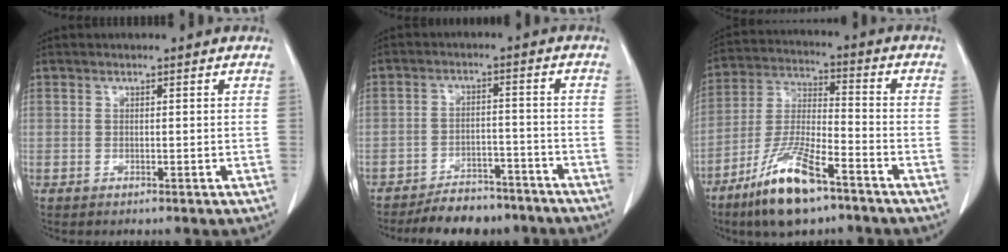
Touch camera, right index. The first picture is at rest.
{"total": 9.2, "force": [-8.1, 3.7, 2.4], "torque": [-0.020, 0.009, -0.119]}
{"total": 13.5, "force": [-8.6, 3.0, 9.9], "torque": [-0.208, -0.023, -0.159]}